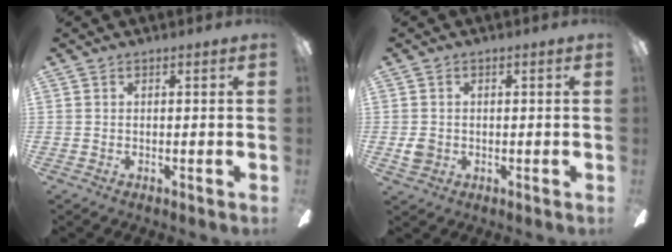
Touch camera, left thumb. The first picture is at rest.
{"total": 2.9, "force": [-0.1, 2.6, 1.4], "torque": [-0.016, 0.004, -0.004]}